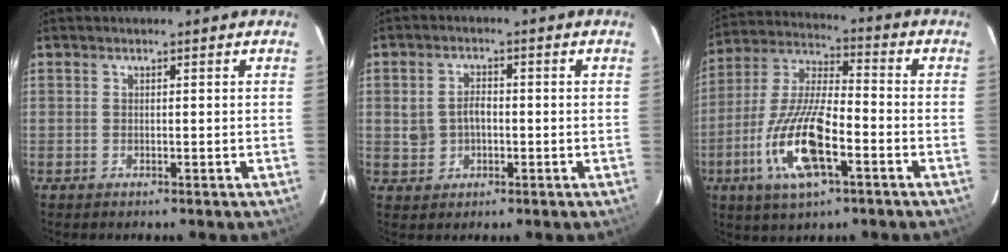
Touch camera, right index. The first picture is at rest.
{"total": 4.3, "force": [-0.3, 3.4, 2.7], "torque": [-0.053, 0.009, 0.002]}
{"total": 16.1, "force": [-6.3, 5.1, 13.9], "torque": [-0.296, -0.014, -0.123]}